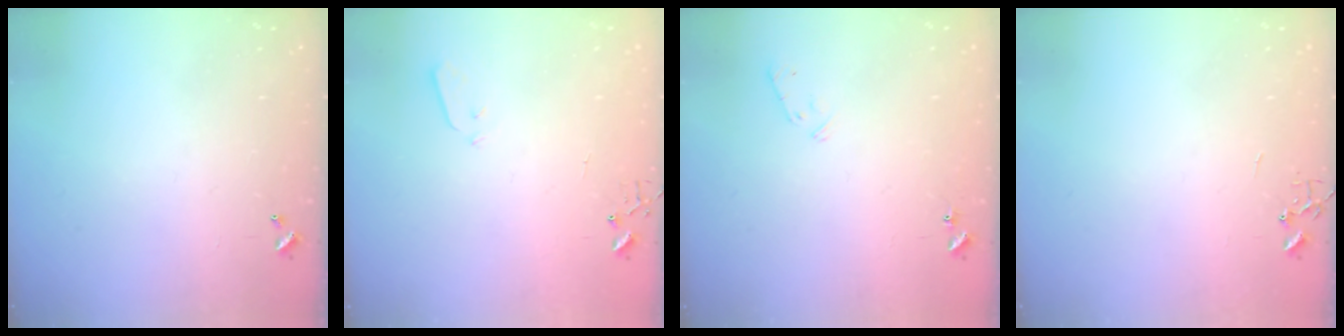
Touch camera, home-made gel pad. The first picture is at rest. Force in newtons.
{"total": 3.0, "press": 2.9, "slide": 0.7}
{"total": 6.7, "press": 6.7, "slide": 1.0}
{"total": 0.0}